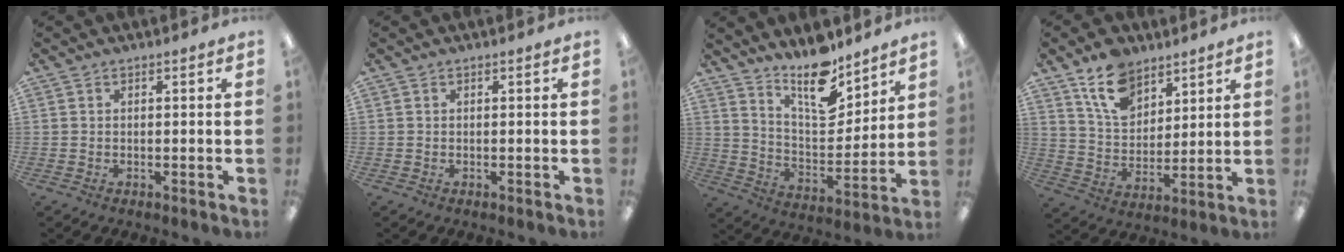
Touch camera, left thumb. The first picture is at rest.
{"total": 0.0}
{"total": 14.6, "force": [11.3, 5.7, 7.3], "torque": [-0.113, -0.081, 0.198]}
{"total": 13.0, "force": [8.8, 7.7, 5.7], "torque": [-0.109, -0.034, 0.168]}